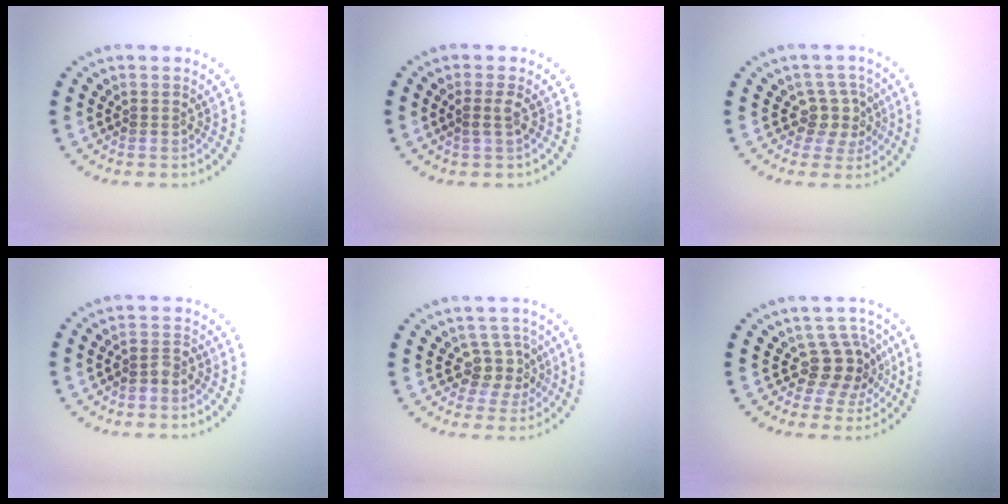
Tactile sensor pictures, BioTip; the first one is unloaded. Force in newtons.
{"total": 1.4, "press": 1.1, "slide": 0.9}
{"total": 2.9, "press": 2.3, "slide": 1.8}
{"total": 1.4, "press": 1.1, "slide": 0.8}
{"total": 2.9, "press": 2.3, "slide": 1.7}
{"total": 3.5, "press": 2.6, "slide": 2.3}